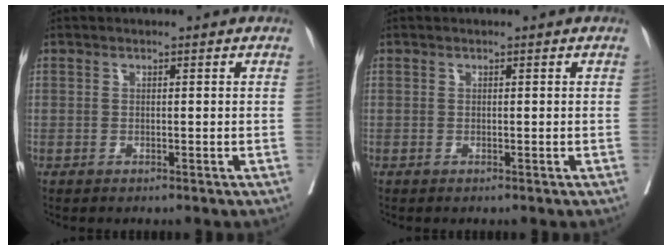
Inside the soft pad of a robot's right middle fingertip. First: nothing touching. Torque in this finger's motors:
{"motor_torque": [-0.04, -0.05, -0.01, 0.00]}